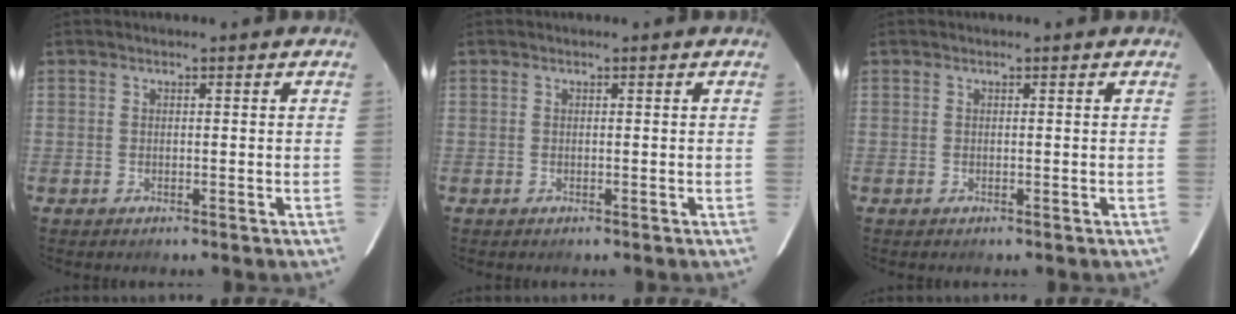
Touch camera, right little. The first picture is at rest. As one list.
[{"total": 0.0}, {"total": 0.0}]